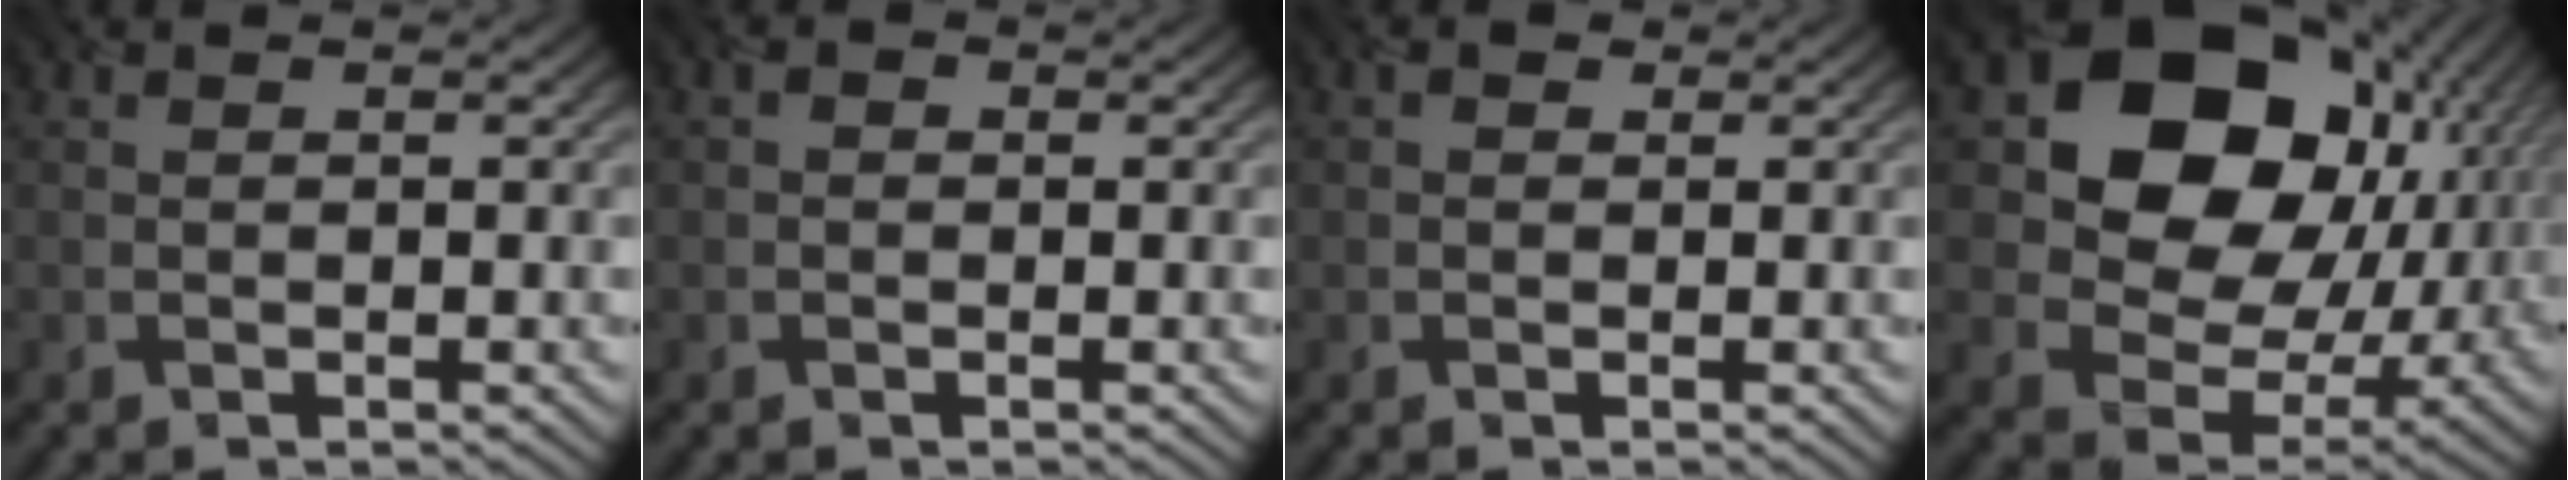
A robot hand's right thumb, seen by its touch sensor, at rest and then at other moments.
{"total": 0.6, "force": [-0.2, 0.6, 0.1], "torque": [0.001, 0.002, -0.006]}
{"total": 0.8, "force": [0.3, 0.7, 0.3], "torque": [-0.006, 0.002, 0.004]}
{"total": 16.8, "force": [4.4, 13.3, 9.3], "torque": [-0.167, -0.010, 0.091]}